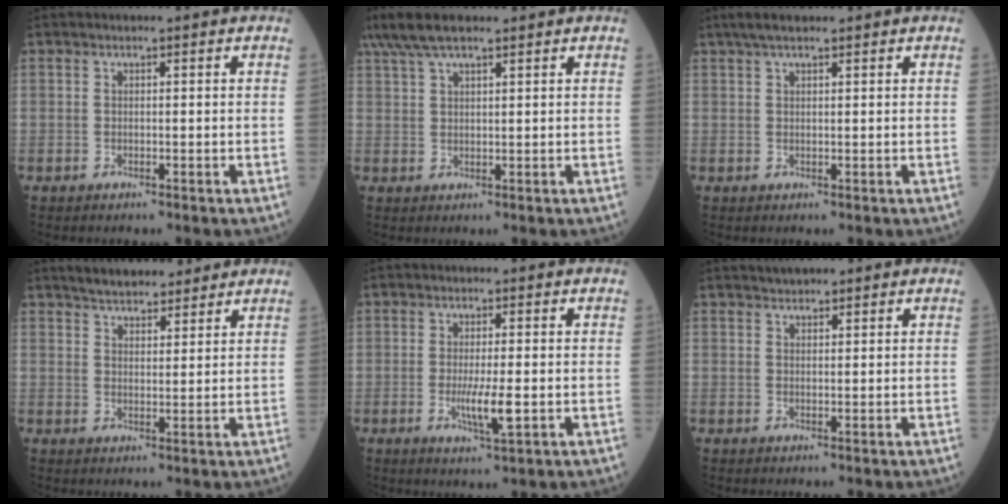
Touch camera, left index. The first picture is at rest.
{"total": 7.4, "force": [5.7, 1.6, 4.5], "torque": [-0.097, 0.034, 0.110]}
{"total": 3.3, "force": [2.5, 0.7, 2.1], "torque": [-0.042, 0.018, 0.047]}
{"total": 8.1, "force": [7.1, 2.5, 2.9], "torque": [-0.039, 0.017, 0.110]}
{"total": 4.6, "force": [-1.0, 0.5, 4.5], "torque": [-0.089, -0.009, -0.014]}
{"total": 2.9, "force": [2.3, 0.9, 1.4], "torque": [-0.020, 0.018, 0.035]}